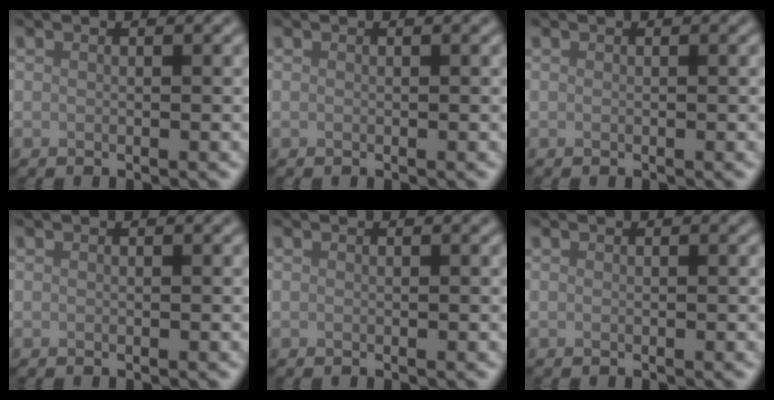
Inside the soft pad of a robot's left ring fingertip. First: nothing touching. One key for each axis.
{"total": 0.0}
{"total": 0.0}
{"total": 0.0}
{"total": 0.0}
{"total": 0.0}